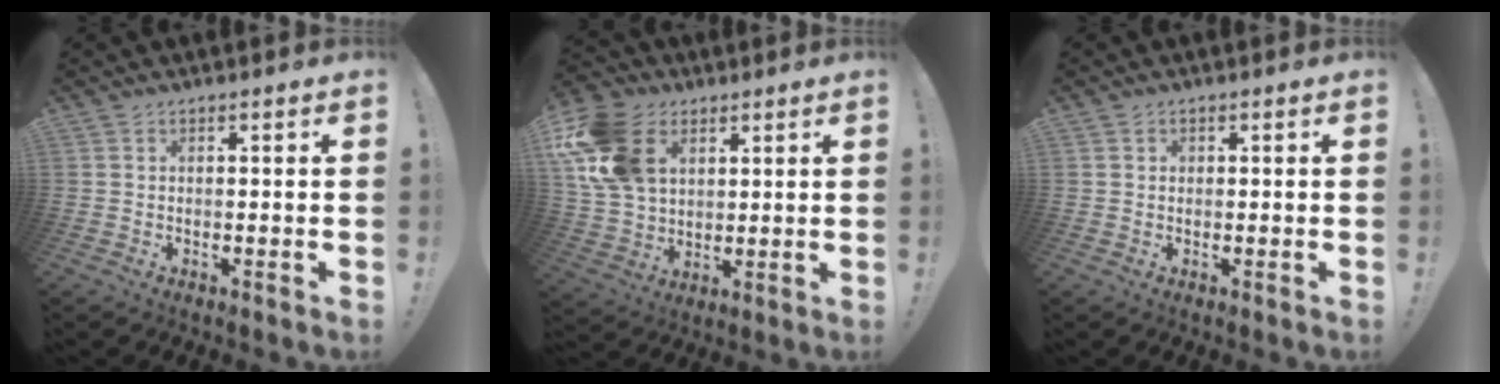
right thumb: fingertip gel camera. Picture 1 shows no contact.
{"total": 19.2, "force": [7.1, 13.8, 11.3], "torque": [-0.232, -0.021, 0.137]}
{"total": 0.6, "force": [0.2, 0.6, 0.0], "torque": [0.007, -0.002, 0.002]}